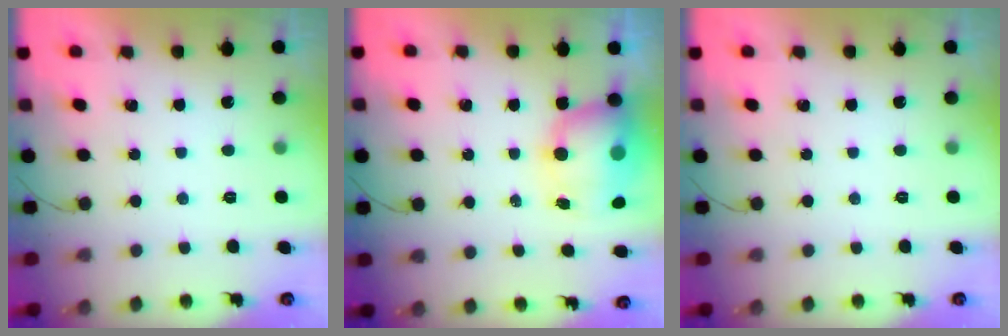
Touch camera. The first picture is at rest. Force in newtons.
{"total": 8.9, "press": 8.7, "slide": 1.7}
{"total": 0.0}